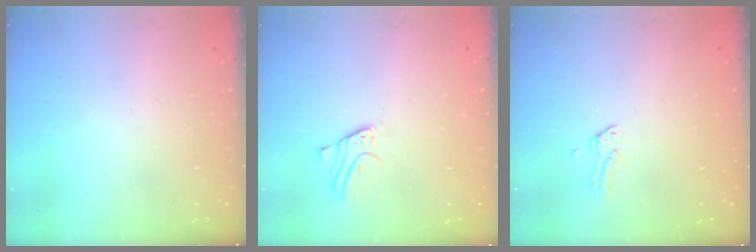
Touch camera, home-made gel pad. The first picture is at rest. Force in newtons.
{"total": 3.7, "press": 3.7, "slide": 0.2}
{"total": 0.0}